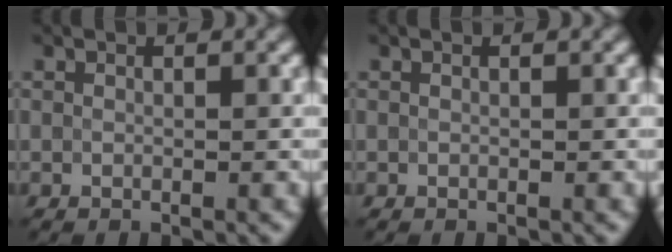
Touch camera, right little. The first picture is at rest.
{"total": 0.0}